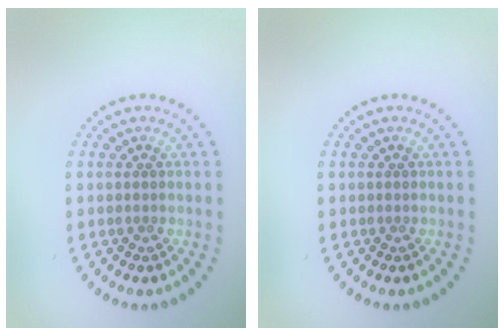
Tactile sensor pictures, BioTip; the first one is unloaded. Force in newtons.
{"total": 0.0}